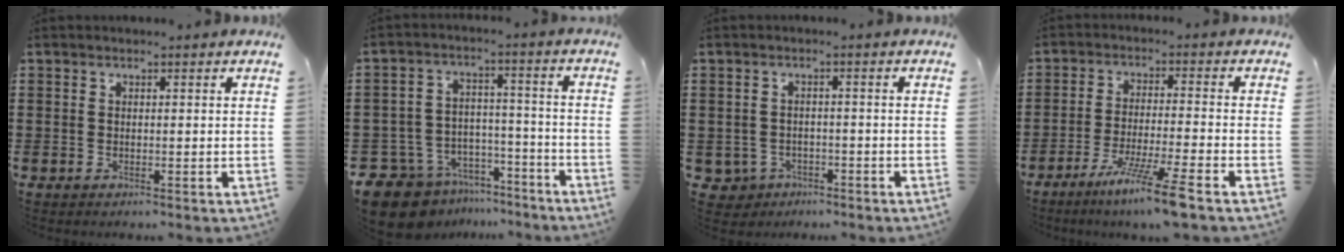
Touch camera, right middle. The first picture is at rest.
{"total": 9.9, "force": [-8.9, 3.8, 1.8], "torque": [-0.058, 0.023, -0.176]}
{"total": 2.1, "force": [-1.6, 1.3, 0.1], "torque": [-0.012, 0.002, -0.037]}
{"total": 8.1, "force": [-6.0, -0.8, 5.4], "torque": [-0.096, -0.013, -0.114]}